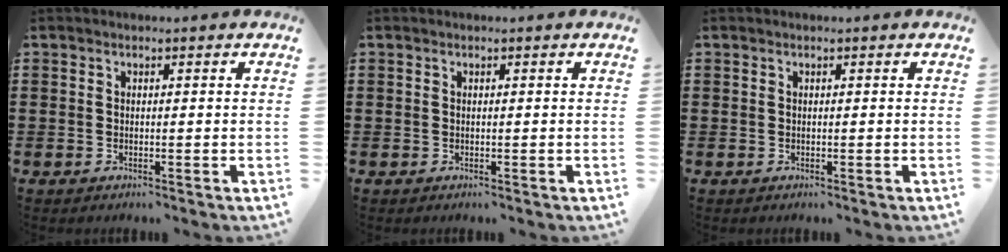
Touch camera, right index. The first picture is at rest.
{"total": 0.0}
{"total": 0.0}